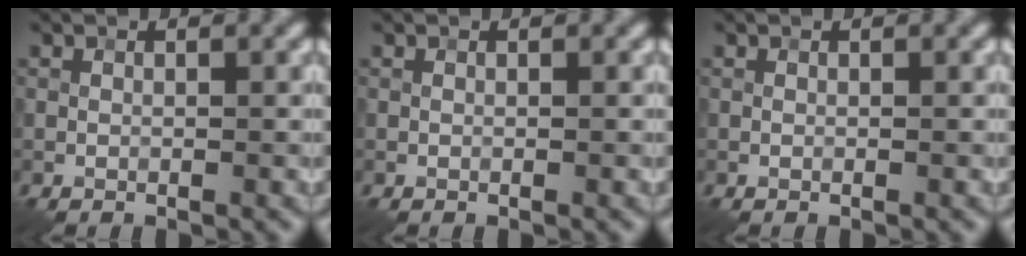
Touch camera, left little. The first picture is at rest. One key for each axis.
{"total": 0.0}
{"total": 0.0}